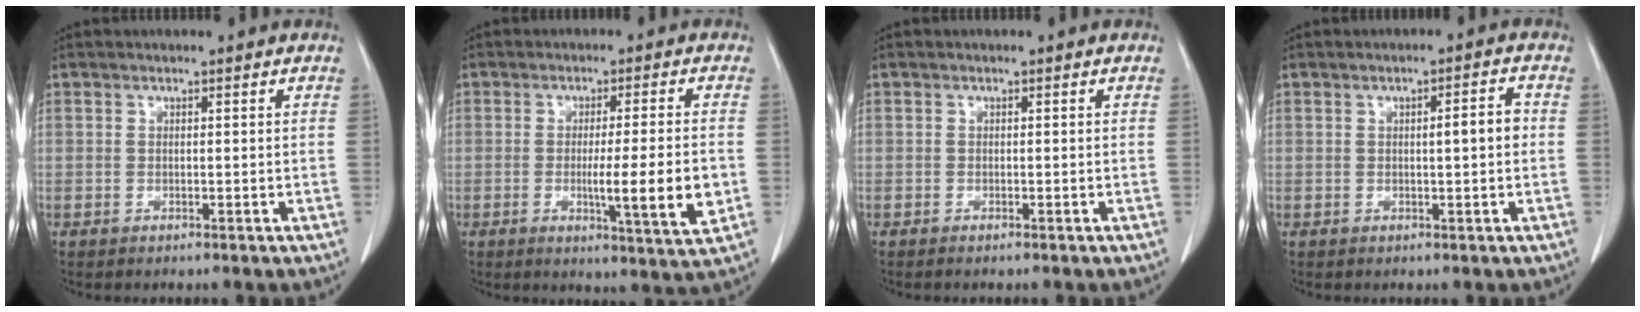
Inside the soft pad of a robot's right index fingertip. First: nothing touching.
{"total": 9.5, "force": [-1.8, -0.4, 9.3], "torque": [-0.142, -0.023, -0.029]}
{"total": 0.7, "force": [-0.6, 0.0, 0.4], "torque": [-0.008, -0.002, -0.008]}
{"total": 3.2, "force": [0.1, 0.4, 3.2], "torque": [-0.049, 0.005, 0.001]}